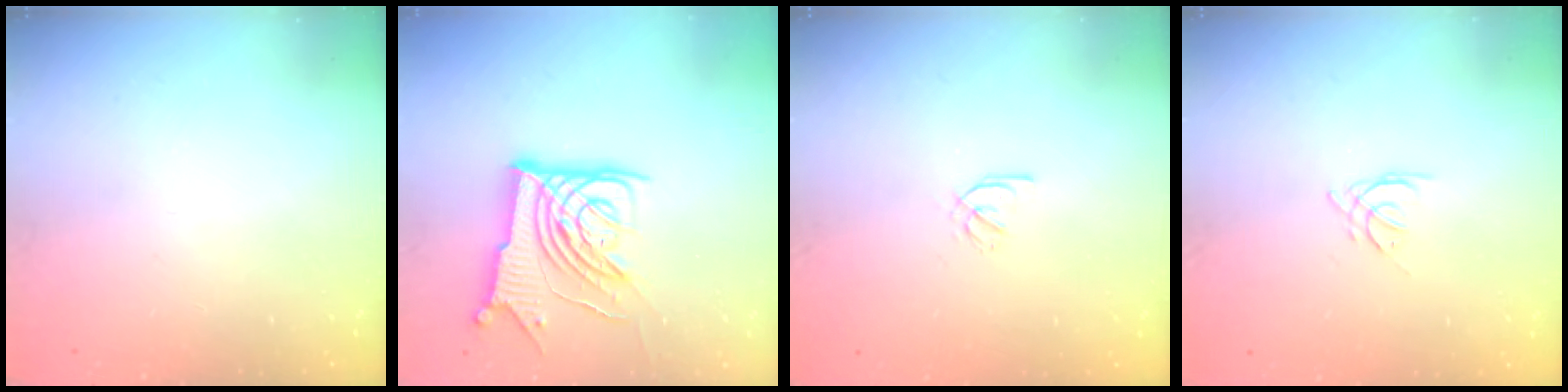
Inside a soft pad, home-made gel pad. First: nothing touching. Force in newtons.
{"total": 14.0, "press": 13.9, "slide": 1.5}
{"total": 2.1, "press": 1.9, "slide": 0.8}
{"total": 2.5, "press": 2.4, "slide": 0.5}